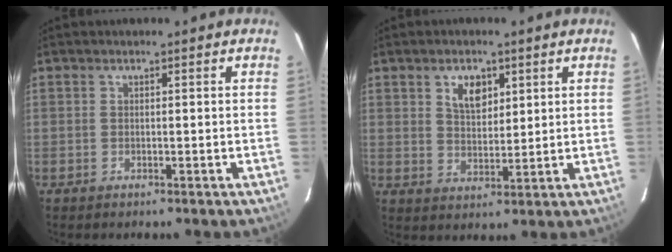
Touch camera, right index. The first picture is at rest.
{"total": 5.6, "force": [2.6, 3.3, 3.7], "torque": [-0.059, 0.006, 0.050]}